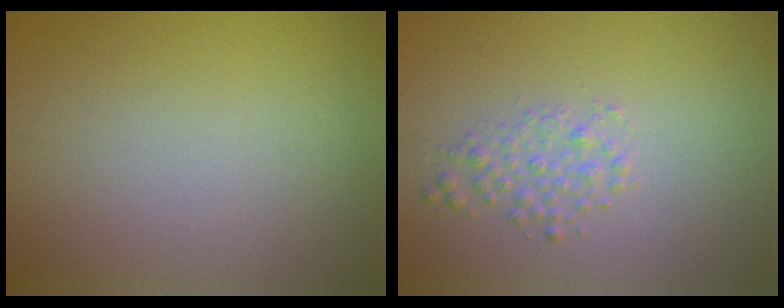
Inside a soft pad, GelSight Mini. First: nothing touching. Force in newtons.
{"total": 1.8, "press": 1.8, "slide": 0.1}